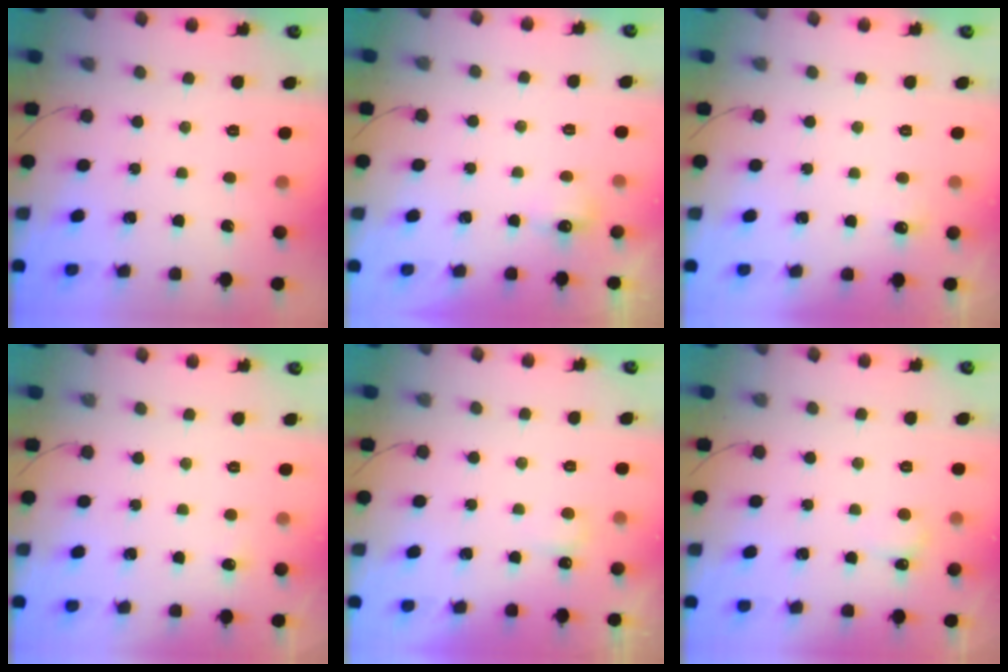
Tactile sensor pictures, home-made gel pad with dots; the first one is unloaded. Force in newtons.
{"total": 4.6, "press": 4.5, "slide": 0.9}
{"total": 3.8, "press": 3.6, "slide": 1.2}
{"total": 3.4, "press": 3.3, "slide": 1.0}
{"total": 2.5, "press": 2.4, "slide": 0.5}
{"total": 4.1, "press": 3.9, "slide": 1.1}